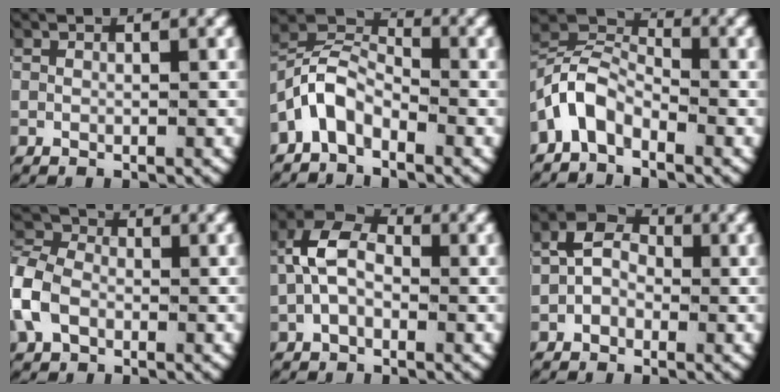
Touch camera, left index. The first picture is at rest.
{"total": 5.7, "force": [-0.7, 4.8, 2.9], "torque": [-0.073, -0.006, -0.025]}
{"total": 6.2, "force": [-1.1, 5.2, 3.2], "torque": [-0.079, -0.006, -0.032]}
{"total": 5.9, "force": [0.1, 5.0, 3.1], "torque": [-0.078, -0.001, -0.007]}
{"total": 5.1, "force": [0.5, 3.5, 3.7], "torque": [-0.066, 0.007, -0.001]}
{"total": 5.3, "force": [1.0, 4.1, 3.1], "torque": [-0.040, 0.006, 0.003]}